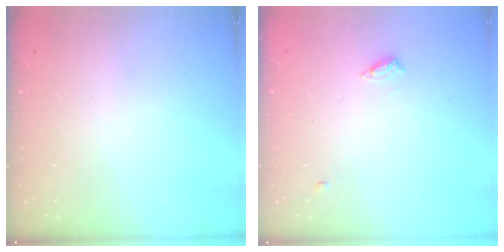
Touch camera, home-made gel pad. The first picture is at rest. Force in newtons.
{"total": 4.5, "press": 4.5, "slide": 0.4}